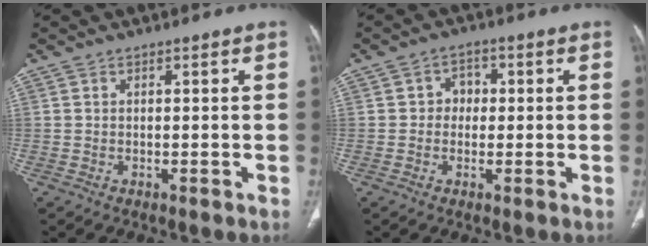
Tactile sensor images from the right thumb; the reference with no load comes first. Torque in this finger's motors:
{"motor_torque": [-0.44, 0.02, -0.41, -0.24, 0.05]}